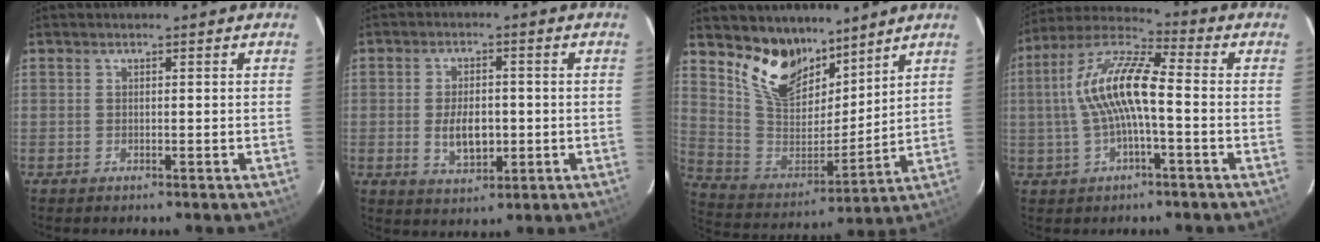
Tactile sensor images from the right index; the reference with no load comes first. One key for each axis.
{"total": 7.0, "fx": -1.0, "fy": 4.0, "fz": 5.6, "tx": -0.107, "ty": -0.005, "tz": -0.010}
{"total": 14.7, "fx": 10.8, "fy": 7.6, "fz": 6.4, "tx": -0.136, "ty": -0.008, "tz": 0.212}
{"total": 12.8, "fx": -0.6, "fy": 3.4, "fz": 12.3, "tx": -0.241, "ty": 0.019, "tz": -0.017}